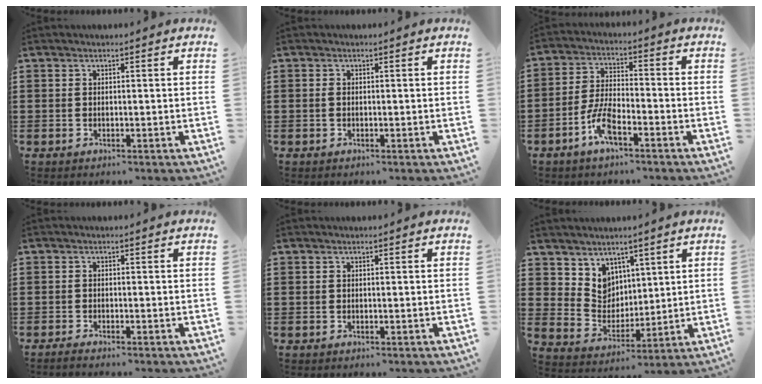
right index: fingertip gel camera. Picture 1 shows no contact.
{"total": 0.7, "force": [-0.1, 0.3, 0.6], "torque": [-0.014, 0.001, -0.003]}
{"total": 6.5, "force": [-3.7, 2.0, 5.0], "torque": [-0.122, -0.004, -0.075]}
{"total": 0.9, "force": [-0.9, -0.1, 0.2], "torque": [-0.005, -0.002, -0.017]}
{"total": 0.0}
{"total": 6.0, "force": [3.9, 4.6, 0.4], "torque": [-0.042, -0.013, 0.076]}